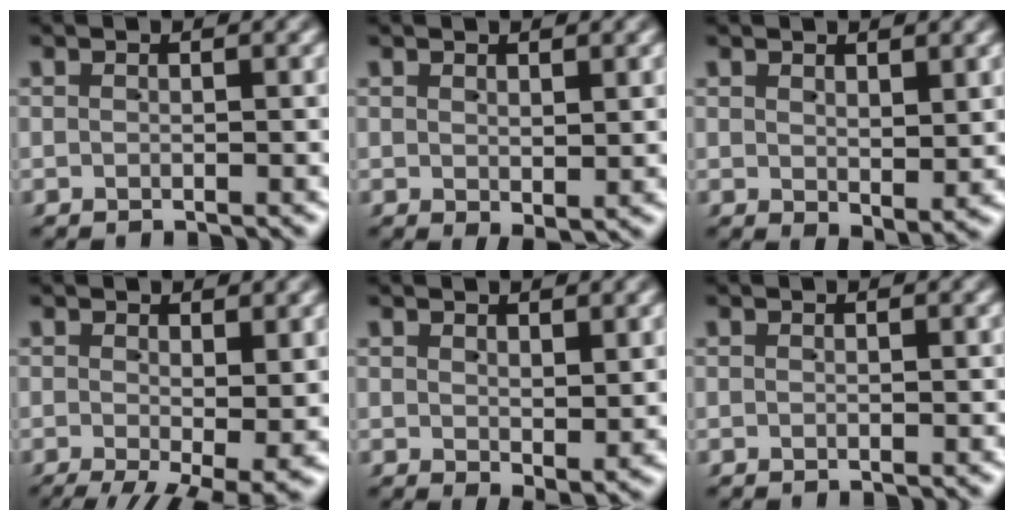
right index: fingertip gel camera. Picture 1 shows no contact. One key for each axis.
{"total": 1.4, "fx": 0.5, "fy": 0.6, "fz": 1.1, "tx": -0.013, "ty": -0.007, "tz": 0.017}
{"total": 1.9, "fx": 0.6, "fy": 0.9, "fz": 1.5, "tx": -0.019, "ty": -0.012, "tz": 0.021}
{"total": 6.1, "fx": -3.3, "fy": 2.3, "fz": 4.6, "tx": -0.063, "ty": -0.036, "tz": -0.030}
{"total": 2.0, "fx": 0.6, "fy": 0.9, "fz": 1.7, "tx": -0.020, "ty": -0.013, "tz": 0.020}
{"total": 0.0}